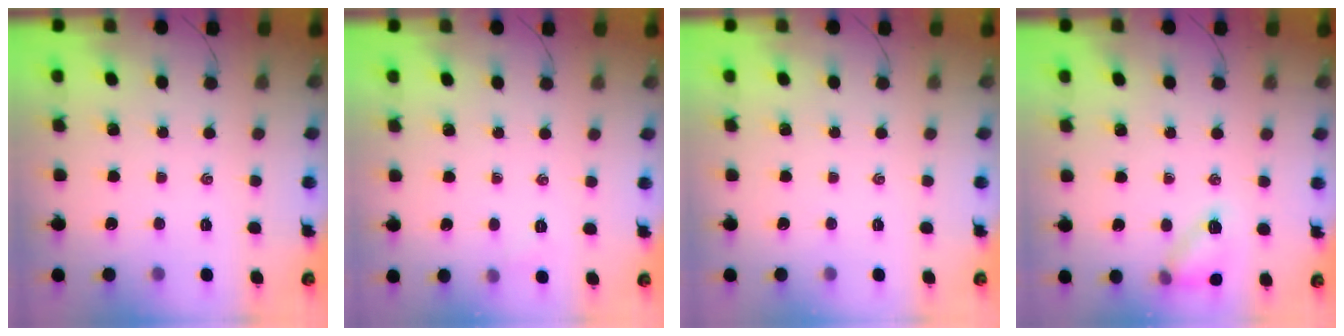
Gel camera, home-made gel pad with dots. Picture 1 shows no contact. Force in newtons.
{"total": 3.5, "press": 3.3, "slide": 1.1}
{"total": 0.0}
{"total": 11.2, "press": 11.0, "slide": 2.2}